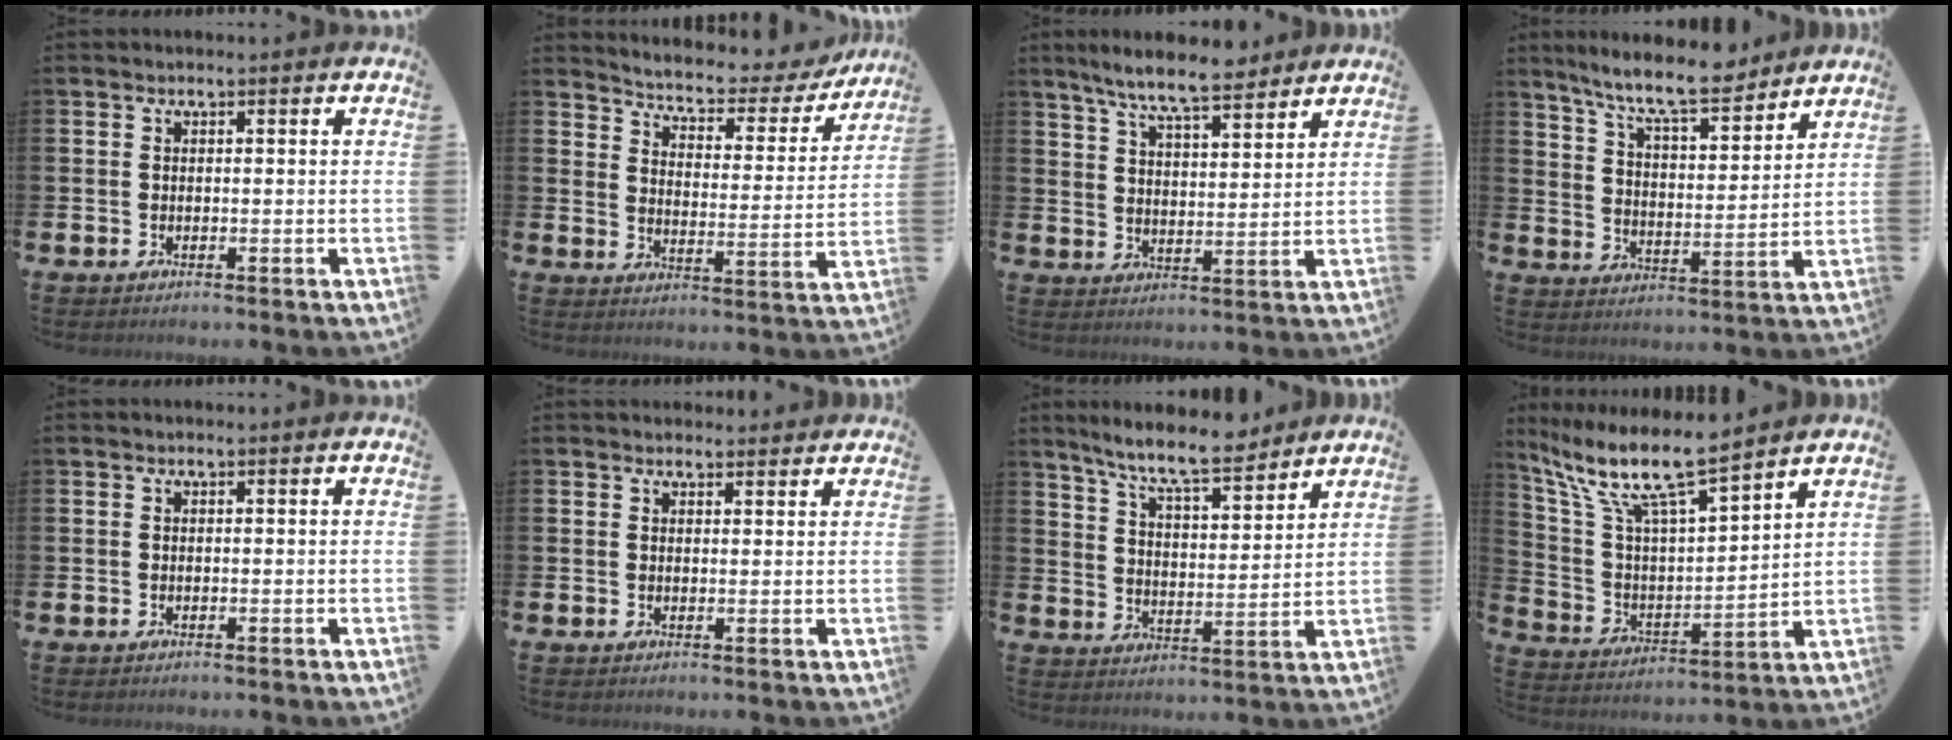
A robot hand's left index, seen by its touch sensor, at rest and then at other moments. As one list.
[{"total": 4.6, "force": [4.3, 1.3, 1.0], "torque": [-0.044, -0.037, 0.065]}, {"total": 8.1, "force": [7.4, 1.1, 3.1], "torque": [-0.080, -0.028, 0.134]}, {"total": 9.6, "force": [8.8, 1.5, 3.8], "torque": [-0.101, -0.044, 0.157]}, {"total": 0.0}, {"total": 1.9, "force": [1.8, 0.6, -0.1], "torque": [0.015, -0.009, 0.031]}, {"total": 9.0, "force": [8.2, 1.2, 3.4], "torque": [-0.091, -0.041, 0.147]}, {"total": 10.9, "force": [9.3, 1.4, 5.5], "torque": [-0.151, -0.055, 0.159]}]